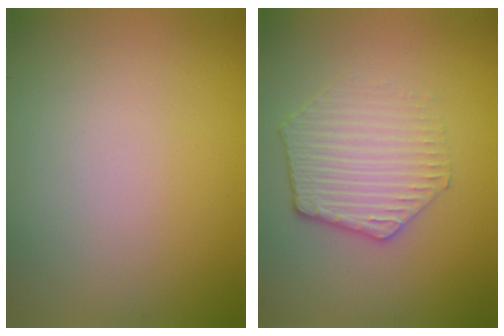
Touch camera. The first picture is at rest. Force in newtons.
{"total": 3.6, "press": 3.0, "slide": 2.0}